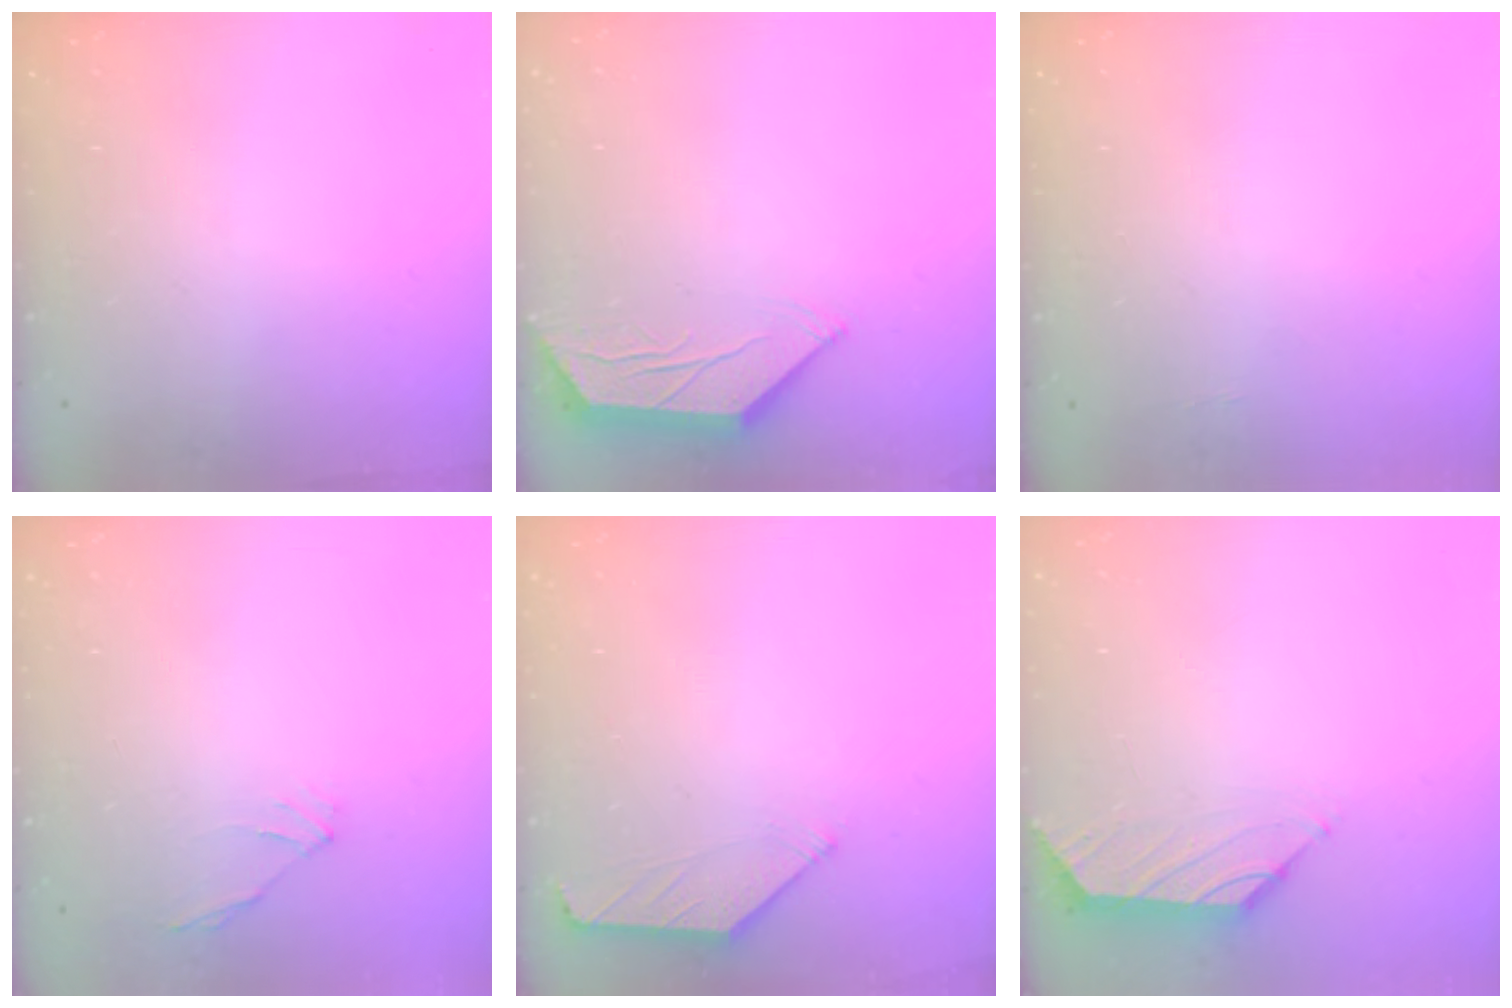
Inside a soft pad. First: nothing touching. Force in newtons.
{"total": 3.6, "press": 3.5, "slide": 0.4}
{"total": 3.5, "press": 3.5, "slide": 0.6}
{"total": 0.7, "press": 0.3, "slide": 0.6}
{"total": 1.4, "press": 1.3, "slide": 0.4}
{"total": 0.0}